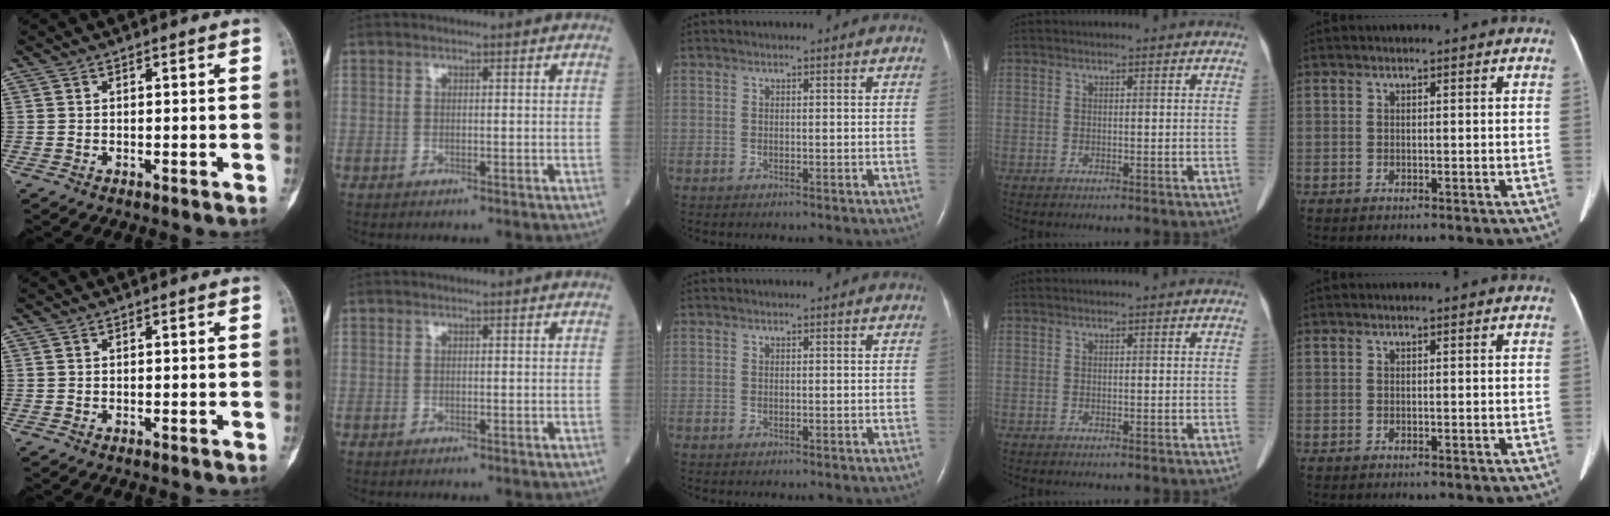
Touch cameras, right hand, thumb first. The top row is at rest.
{}